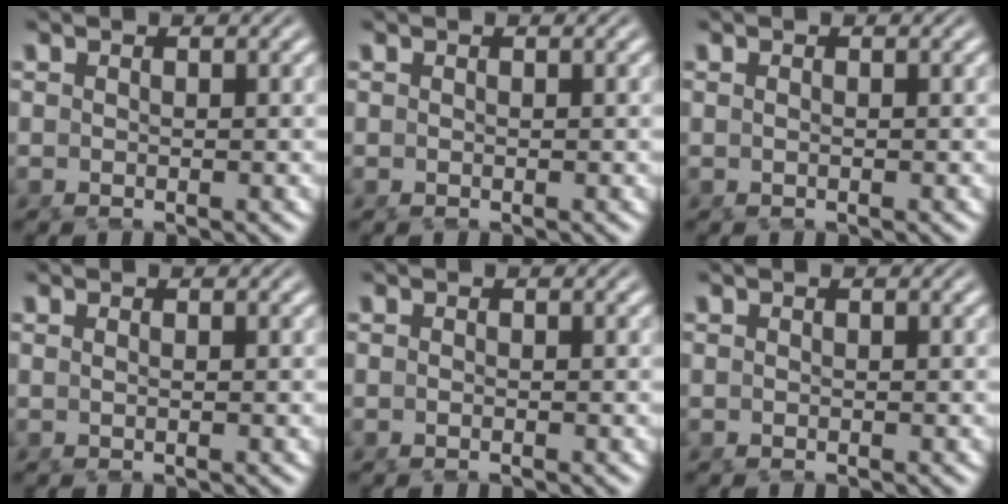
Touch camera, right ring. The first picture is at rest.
{"total": 0.0}
{"total": 0.7, "force": [-0.2, -0.6, 0.2], "torque": [-0.003, -0.005, 0.001]}
{"total": 1.0, "force": [-0.1, -0.9, 0.3], "torque": [-0.001, -0.007, 0.004]}
{"total": 0.5, "force": [-0.4, -0.1, 0.3], "torque": [-0.006, -0.001, -0.008]}
{"total": 0.0}